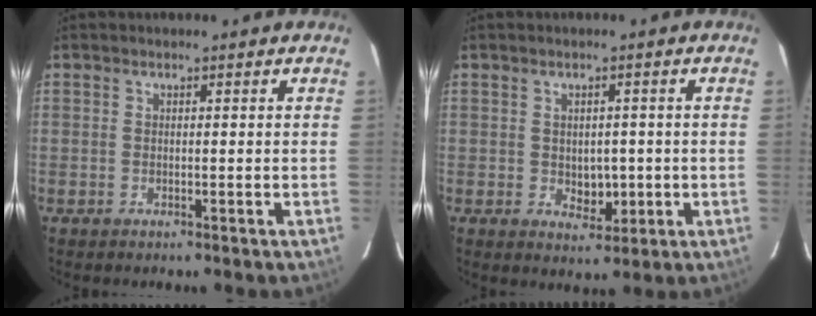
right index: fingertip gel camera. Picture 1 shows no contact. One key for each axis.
{"total": 3.9, "fx": -0.4, "fy": 2.7, "fz": 2.8, "tx": -0.032, "ty": 0.000, "tz": 0.004}